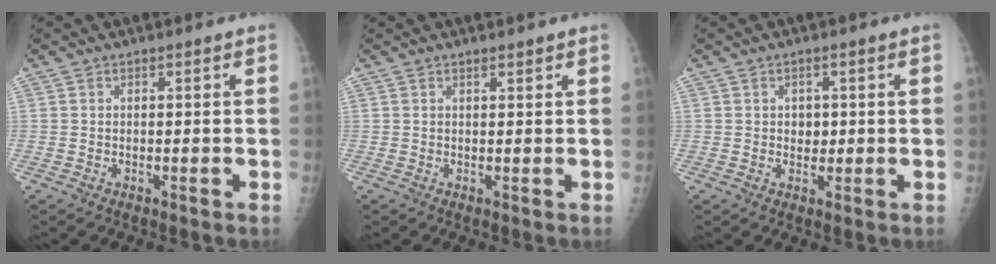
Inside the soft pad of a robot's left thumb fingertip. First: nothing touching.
{"total": 1.1, "force": [0.9, 0.3, 0.6], "torque": [-0.008, -0.005, 0.014]}
{"total": 2.4, "force": [0.3, 1.9, 1.4], "torque": [-0.005, 0.001, 0.006]}